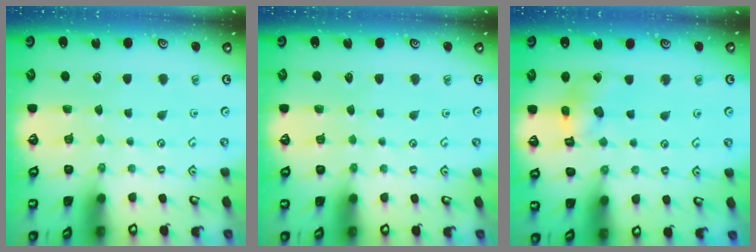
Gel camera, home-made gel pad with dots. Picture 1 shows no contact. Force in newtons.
{"total": 0.0}
{"total": 8.6, "press": 8.5, "slide": 1.1}